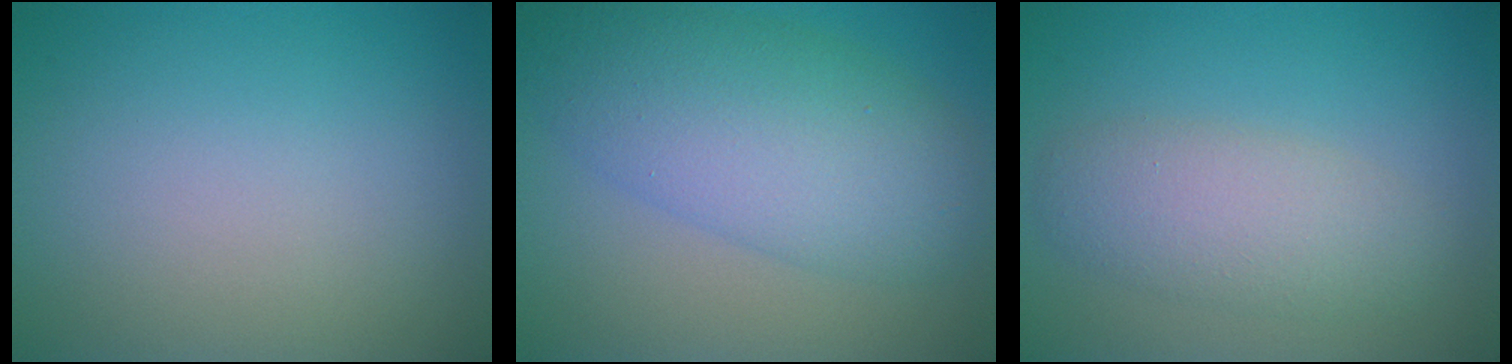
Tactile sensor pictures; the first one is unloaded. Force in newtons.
{"total": 8.3, "press": 8.3, "slide": 0.3}
{"total": 4.0, "press": 4.0, "slide": 0.1}